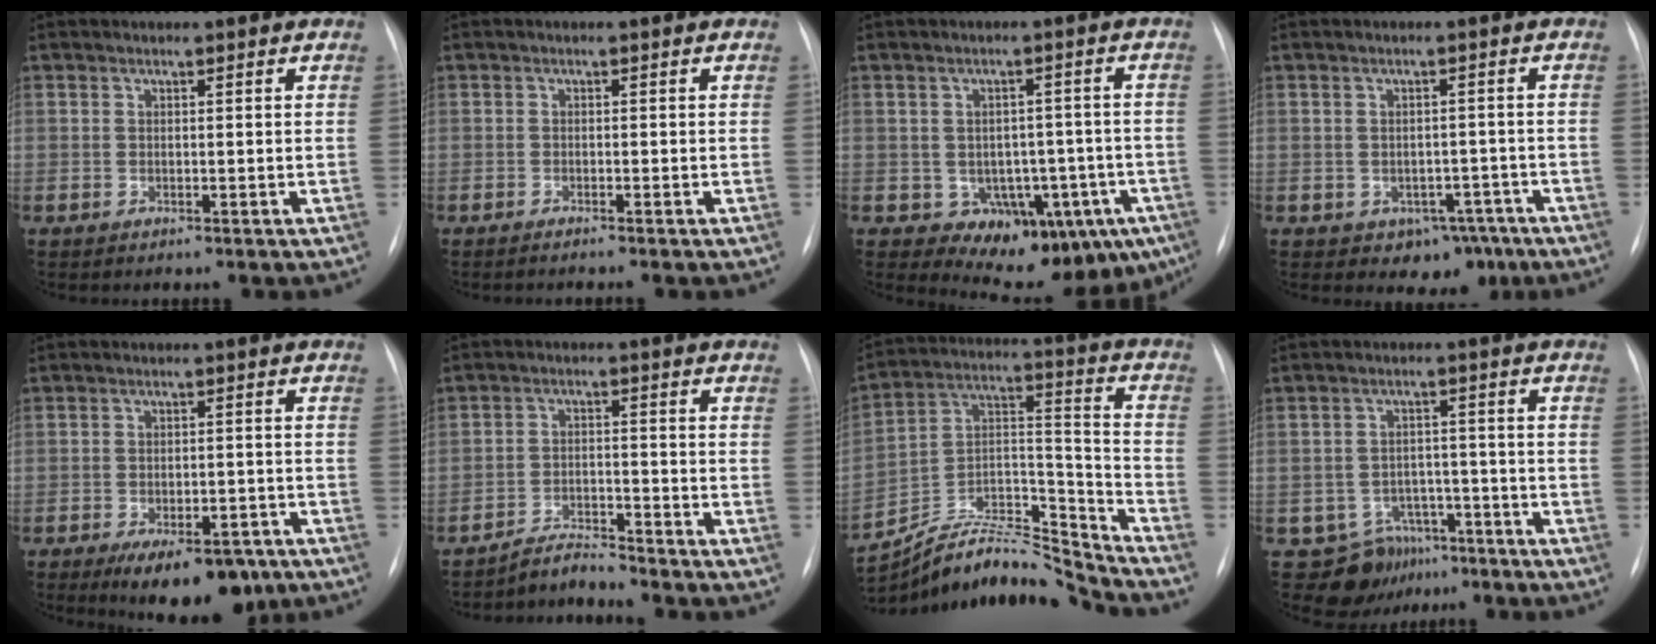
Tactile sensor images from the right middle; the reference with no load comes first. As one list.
[{"total": 1.6, "force": [-1.3, -0.3, 0.8], "torque": [-0.009, 0.002, -0.017]}, {"total": 12.2, "force": [-5.5, 7.7, 7.6], "torque": [-0.070, 0.024, -0.062]}, {"total": 4.9, "force": [-2.8, 3.5, 2.1], "torque": [-0.017, 0.014, -0.025]}, {"total": 10.9, "force": [-7.3, 4.6, 6.7], "torque": [-0.084, 0.000, -0.102]}, {"total": 3.8, "force": [-3.7, -0.7, -0.5], "torque": [0.007, -0.013, -0.065]}, {"total": 17.6, "force": [-17.5, 0.2, 1.7], "torque": [-0.034, 0.066, -0.305]}, {"total": 7.7, "force": [-5.5, 5.3, 0.3], "torque": [0.007, 0.029, -0.078]}]